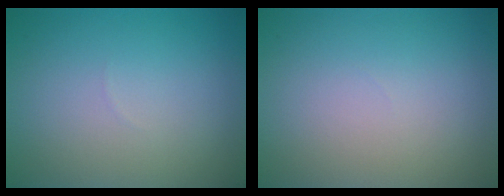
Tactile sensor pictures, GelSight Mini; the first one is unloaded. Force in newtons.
{"total": 0.0}